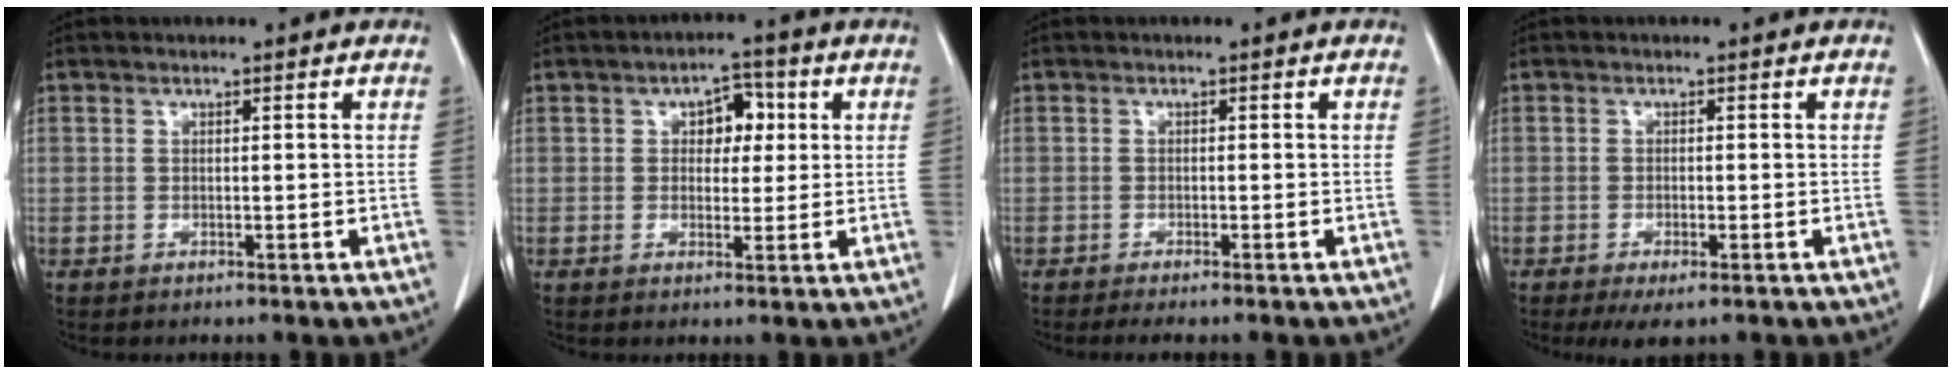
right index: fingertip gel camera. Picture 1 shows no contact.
{"total": 4.8, "force": [1.2, 3.0, 3.5], "torque": [-0.045, 0.015, 0.017]}
{"total": 2.8, "force": [-2.3, 0.0, 1.6], "torque": [-0.021, -0.005, -0.034]}
{"total": 3.6, "force": [-2.2, 0.9, 2.8], "torque": [-0.046, -0.008, -0.031]}